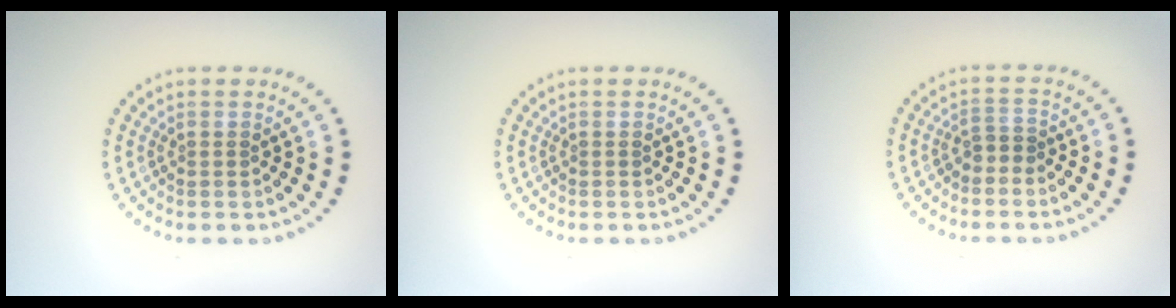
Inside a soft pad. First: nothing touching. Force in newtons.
{"total": 0.0}
{"total": 1.3, "press": 1.1, "slide": 0.7}